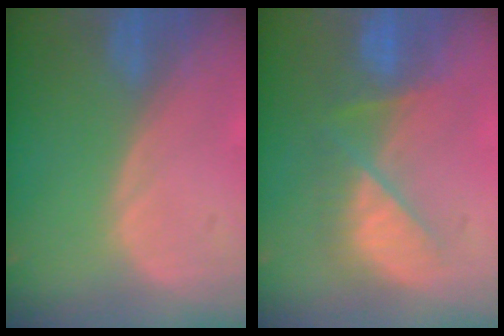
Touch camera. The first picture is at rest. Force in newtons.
{"total": 7.4, "press": 7.1, "slide": 2.1}